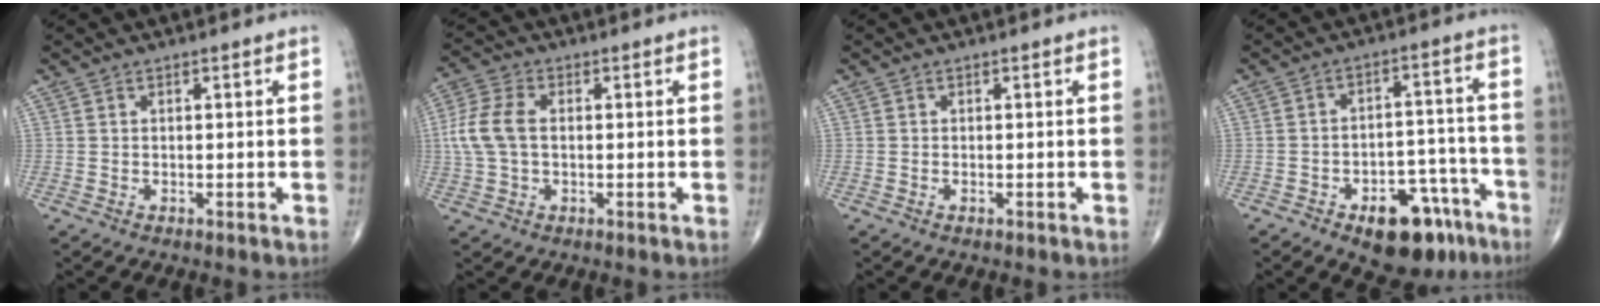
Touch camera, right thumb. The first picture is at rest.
{"total": 8.0, "force": [0.3, 5.0, 6.2], "torque": [-0.150, 0.017, 0.003]}
{"total": 0.0}
{"total": 14.0, "force": [-8.4, 7.3, 8.5], "torque": [-0.082, 0.069, -0.113]}